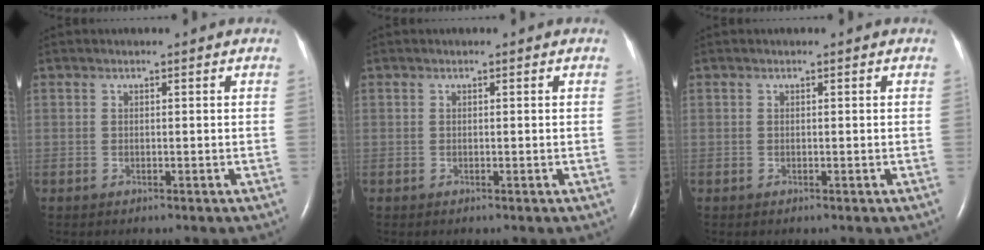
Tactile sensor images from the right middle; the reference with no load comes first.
{"total": 0.0}
{"total": 0.0}